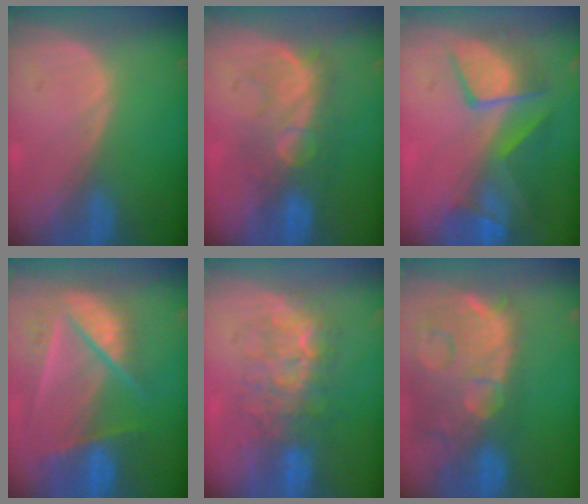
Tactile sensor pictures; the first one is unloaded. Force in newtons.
{"total": 7.8, "press": 7.7, "slide": 1.3}
{"total": 9.1, "press": 8.5, "slide": 3.2}
{"total": 9.7, "press": 8.2, "slide": 5.1}
{"total": 7.8, "press": 7.7, "slide": 1.5}
{"total": 15.0, "press": 12.0, "slide": 9.0}